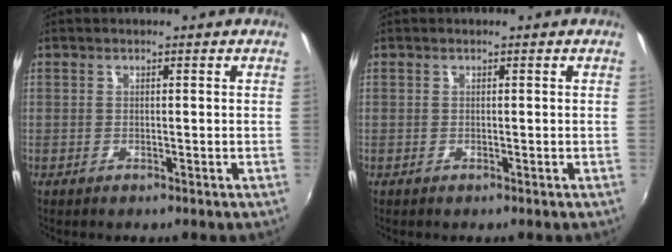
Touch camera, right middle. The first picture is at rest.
{"total": 0.0}